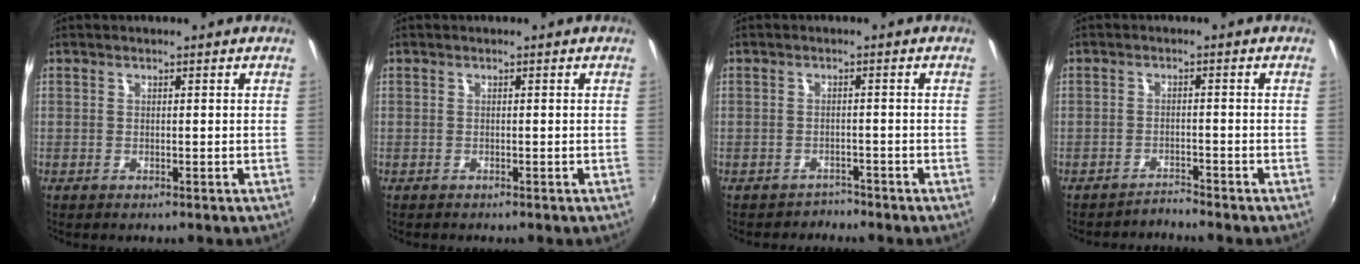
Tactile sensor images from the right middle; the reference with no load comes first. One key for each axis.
{"total": 0.0}
{"total": 2.2, "fx": -2.0, "fy": 0.9, "fz": -0.3, "tx": 0.003, "ty": 0.002, "tz": -0.031}
{"total": 2.2, "fx": -2.1, "fy": -0.5, "fz": -0.3, "tx": -0.001, "ty": 0.001, "tz": -0.036}